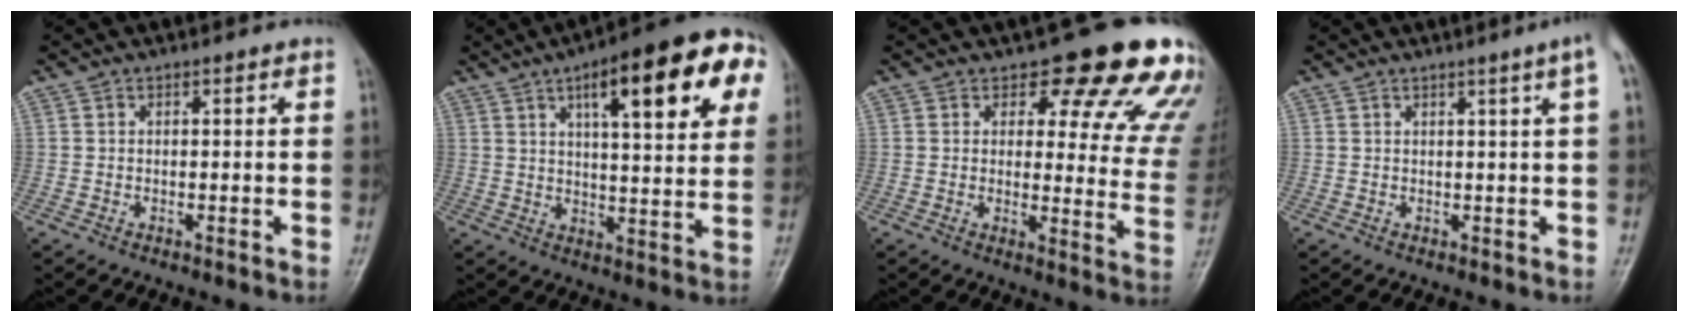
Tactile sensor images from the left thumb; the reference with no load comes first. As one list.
[{"total": 21.1, "force": [8.6, 6.1, 18.3], "torque": [-0.224, 0.000, 0.112]}, {"total": 18.1, "force": [13.4, 7.2, 9.7], "torque": [-0.059, -0.076, 0.137]}, {"total": 3.6, "force": [1.5, -0.7, 3.1], "torque": [-0.044, -0.003, 0.021]}]